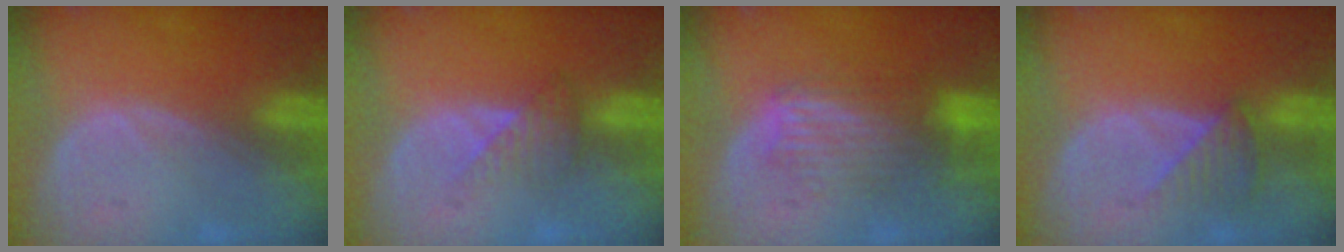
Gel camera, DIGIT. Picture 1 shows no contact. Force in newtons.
{"total": 3.4, "press": 3.1, "slide": 1.4}
{"total": 6.4, "press": 6.4, "slide": 0.6}
{"total": 3.5, "press": 3.5, "slide": 0.4}